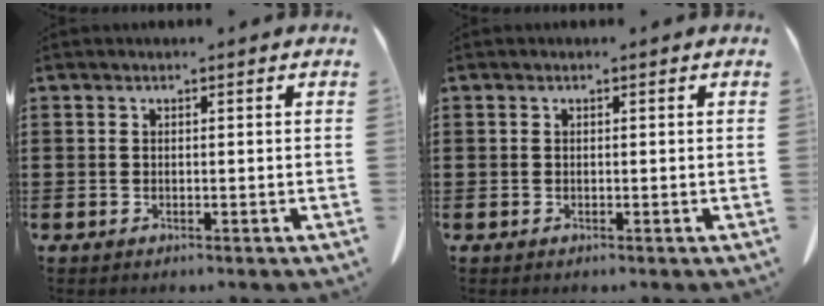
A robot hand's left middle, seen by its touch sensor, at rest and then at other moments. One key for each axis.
{"total": 0.0}